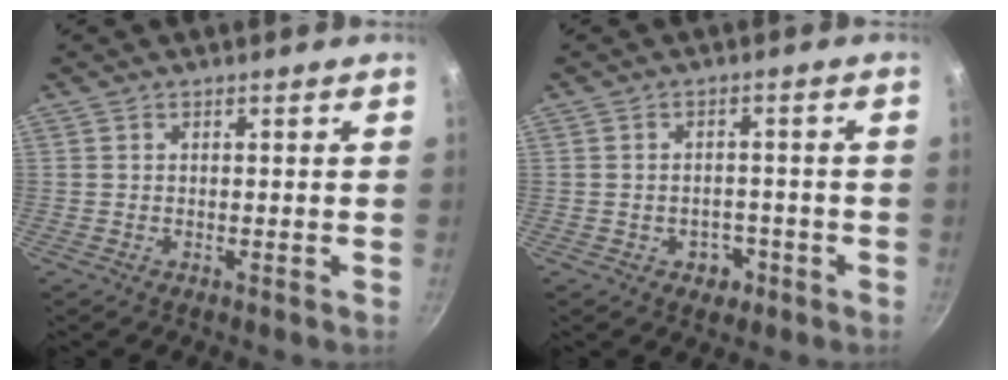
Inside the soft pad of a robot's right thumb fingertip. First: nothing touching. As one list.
[{"total": 4.0, "force": [-1.6, 3.1, 1.9], "torque": [-0.012, 0.015, -0.012]}]